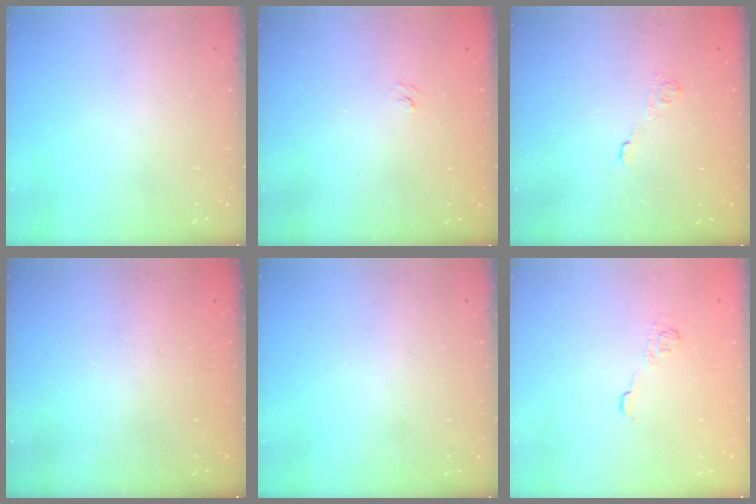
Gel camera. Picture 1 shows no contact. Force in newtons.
{"total": 1.9, "press": 1.7, "slide": 0.9}
{"total": 2.8, "press": 2.3, "slide": 1.5}
{"total": 2.5, "press": 2.3, "slide": 0.8}
{"total": 0.0}
{"total": 4.6, "press": 4.4, "slide": 1.3}